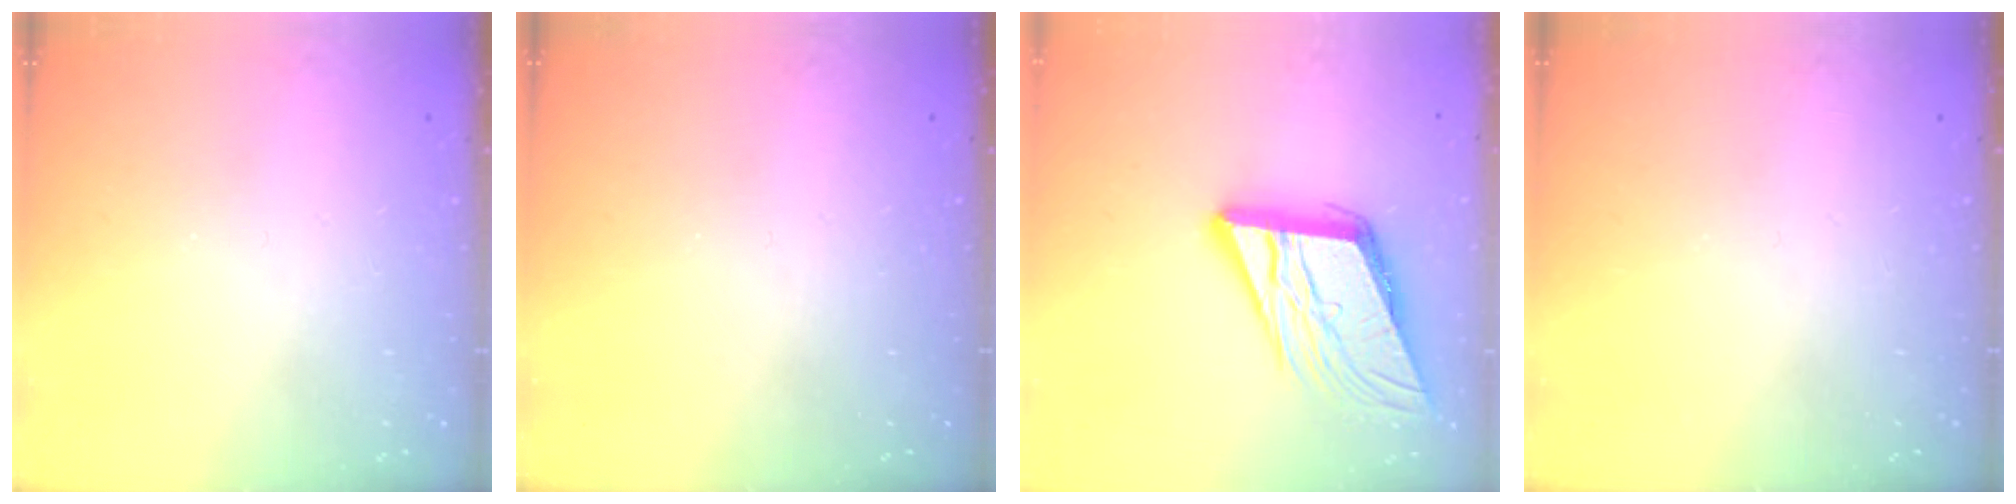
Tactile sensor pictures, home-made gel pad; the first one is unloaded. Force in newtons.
{"total": 0.0}
{"total": 13.7, "press": 13.5, "slide": 2.4}
{"total": 0.0}